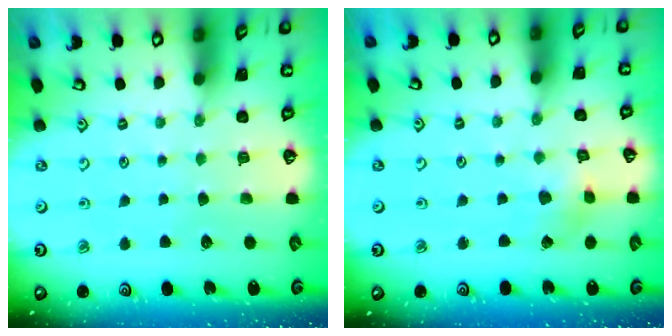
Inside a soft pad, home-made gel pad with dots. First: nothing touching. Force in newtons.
{"total": 2.8, "press": 2.8, "slide": 0.3}